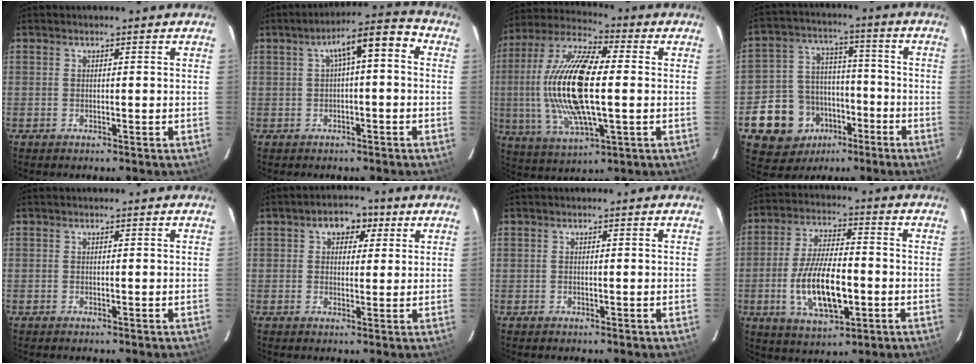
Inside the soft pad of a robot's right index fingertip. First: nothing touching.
{"total": 7.8, "force": [0.8, 2.3, 7.4], "torque": [-0.118, 0.039, 0.021]}
{"total": 20.3, "force": [-0.1, 6.9, 19.1], "torque": [-0.386, 0.003, -0.004]}
{"total": 14.4, "force": [-7.1, 11.4, 5.1], "torque": [-0.135, 0.038, -0.095]}
{"total": 0.0}
{"total": 5.9, "force": [2.5, 4.1, 3.3], "torque": [-0.048, 0.019, 0.034]}
{"total": 0.0}
{"total": 14.1, "force": [-3.4, 5.6, 12.4], "torque": [-0.250, -0.005, -0.054]}